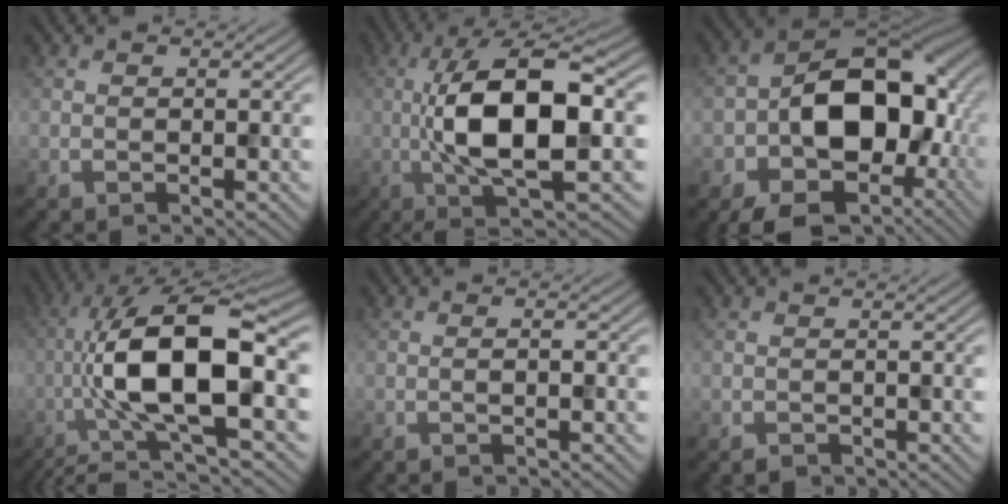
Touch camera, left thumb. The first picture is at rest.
{"total": 13.2, "force": [-0.8, 3.9, 12.5], "torque": [-0.235, 0.009, -0.019]}
{"total": 17.4, "force": [-4.0, 11.7, 12.3], "torque": [-0.181, -0.016, -0.069]}
{"total": 15.6, "force": [-1.8, 5.1, 14.7], "torque": [-0.275, 0.021, -0.040]}
{"total": 0.9, "force": [-0.5, -0.3, 0.7], "torque": [-0.015, 0.006, -0.013]}
{"total": 0.7, "force": [-0.7, 0.2, -0.1], "torque": [0.000, 0.000, -0.015]}